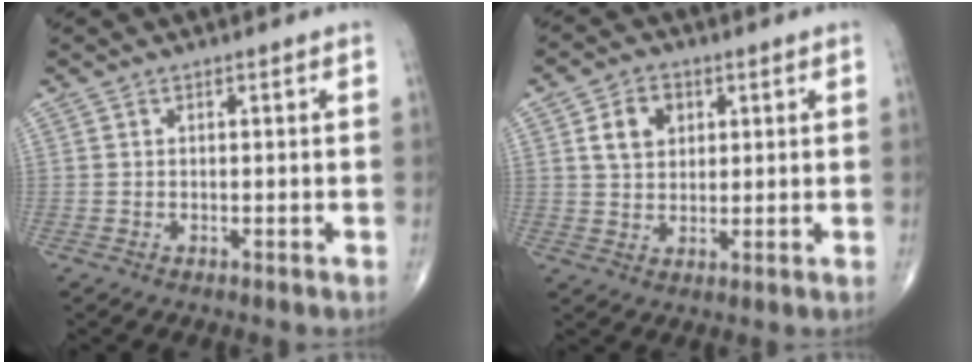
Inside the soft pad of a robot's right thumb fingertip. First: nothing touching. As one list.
[{"total": 6.4, "force": [2.2, 4.9, 3.6], "torque": [-0.040, -0.005, 0.036]}]